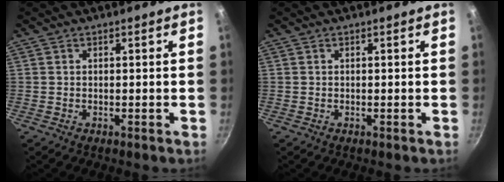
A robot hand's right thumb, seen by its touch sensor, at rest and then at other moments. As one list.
[{"total": 0.0}]